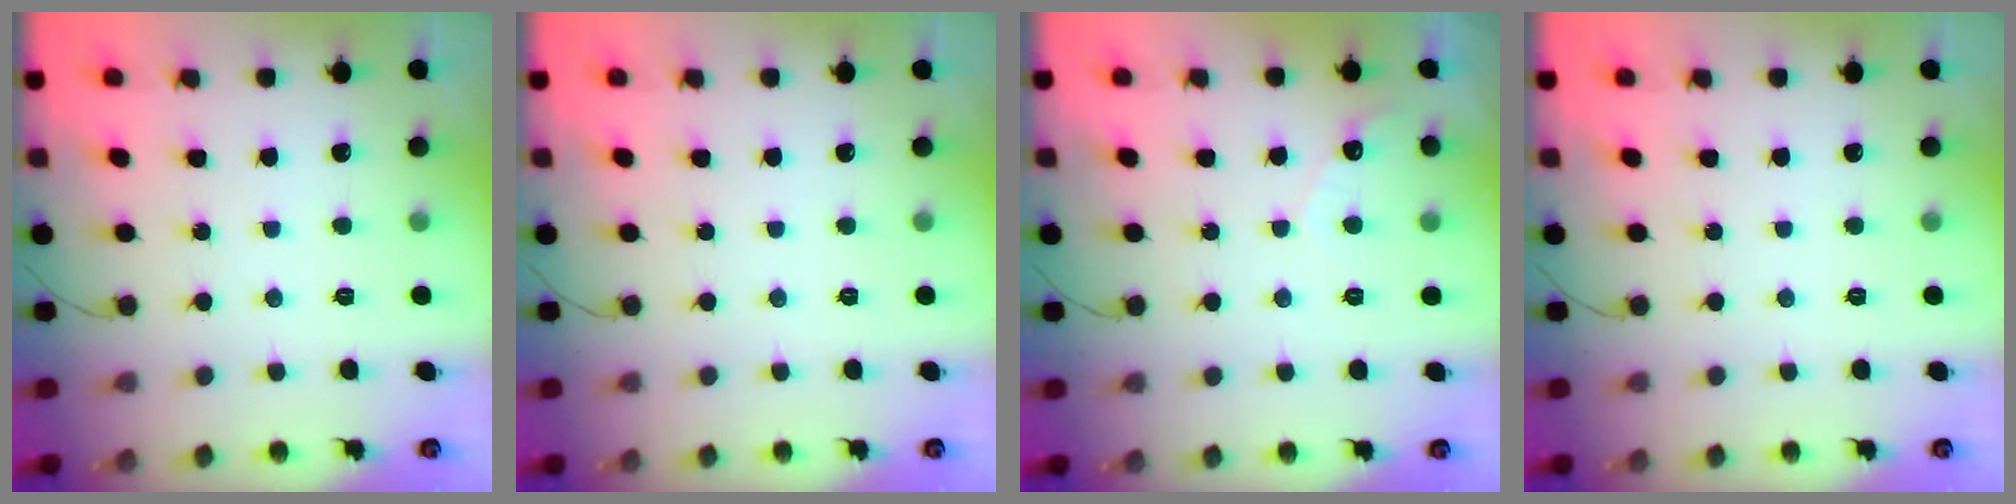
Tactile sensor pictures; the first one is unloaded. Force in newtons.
{"total": 0.0}
{"total": 3.3, "press": 3.3, "slide": 0.3}
{"total": 0.0}